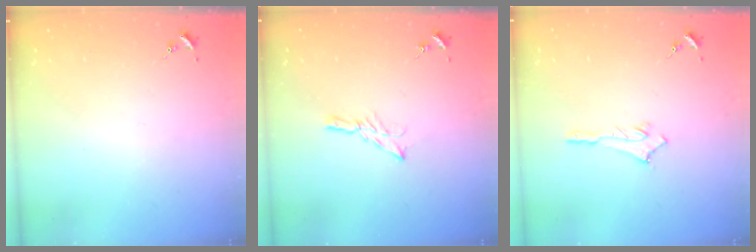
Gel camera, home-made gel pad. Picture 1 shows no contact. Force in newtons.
{"total": 5.8, "press": 5.7, "slide": 0.6}
{"total": 2.5, "press": 2.5, "slide": 0.2}